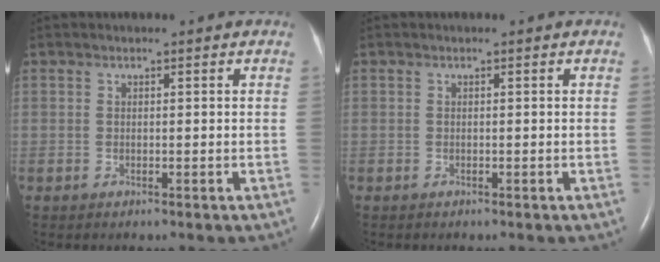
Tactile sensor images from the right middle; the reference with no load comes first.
{"total": 0.0}